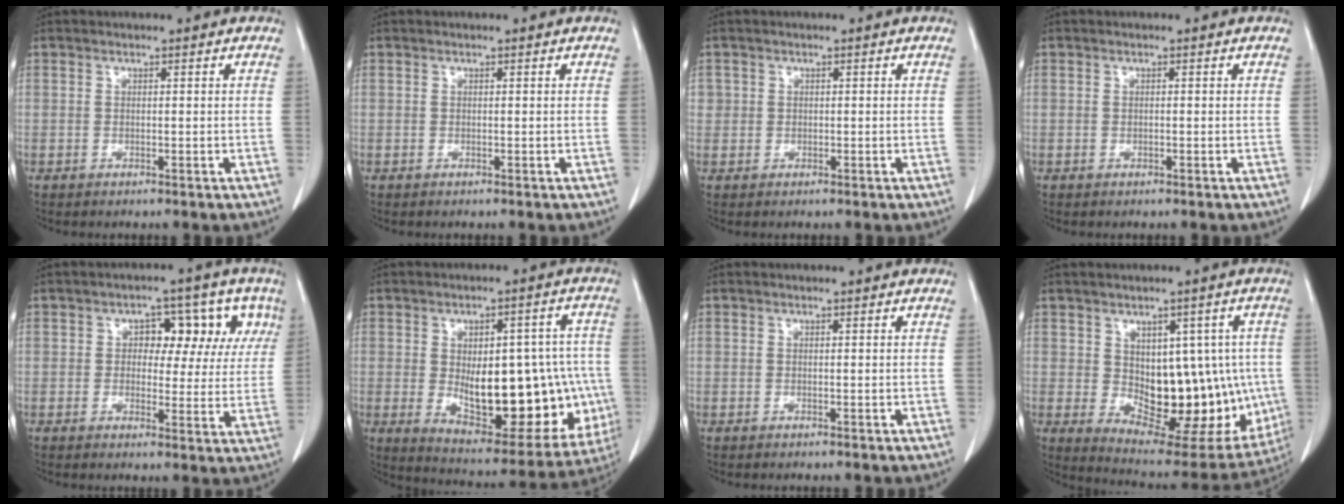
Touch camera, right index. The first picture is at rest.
{"total": 0.0}
{"total": 1.3, "force": [0.3, 1.3, 0.1], "torque": [0.015, 0.006, 0.004]}
{"total": 0.0}
{"total": 9.2, "force": [3.0, 5.3, 6.9], "torque": [-0.068, 0.030, 0.035]}
{"total": 21.9, "force": [-2.7, 9.9, 19.3], "torque": [-0.234, 0.016, -0.005]}
{"total": 0.0}
{"total": 17.8, "force": [-1.1, 9.3, 15.1], "torque": [-0.193, 0.003, 0.015]}